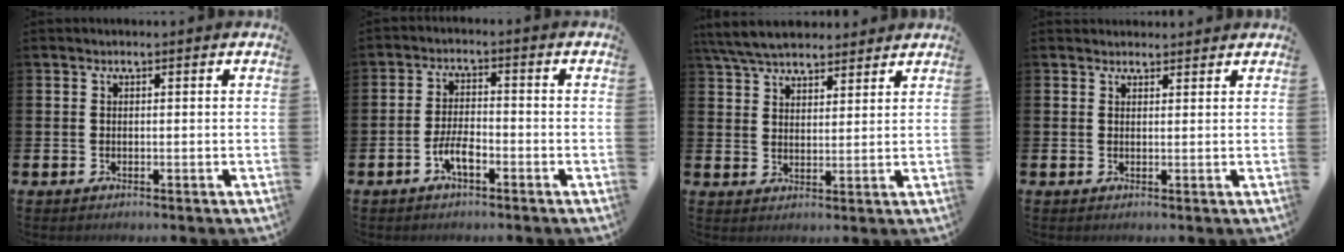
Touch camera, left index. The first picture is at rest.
{"total": 3.6, "force": [-1.7, 1.3, 2.9], "torque": [-0.060, 0.004, -0.033]}
{"total": 6.2, "force": [5.8, 1.5, 1.4], "torque": [-0.051, -0.018, 0.109]}
{"total": 1.5, "force": [1.5, 0.5, 0.0], "torque": [0.008, -0.004, 0.025]}